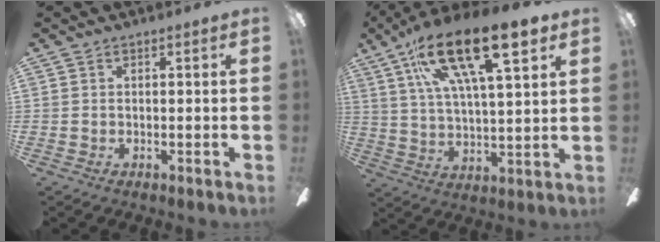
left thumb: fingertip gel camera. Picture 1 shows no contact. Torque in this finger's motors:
{"motor_torque": [0.55, 0.64, 1.56, -1.21, 0.21]}